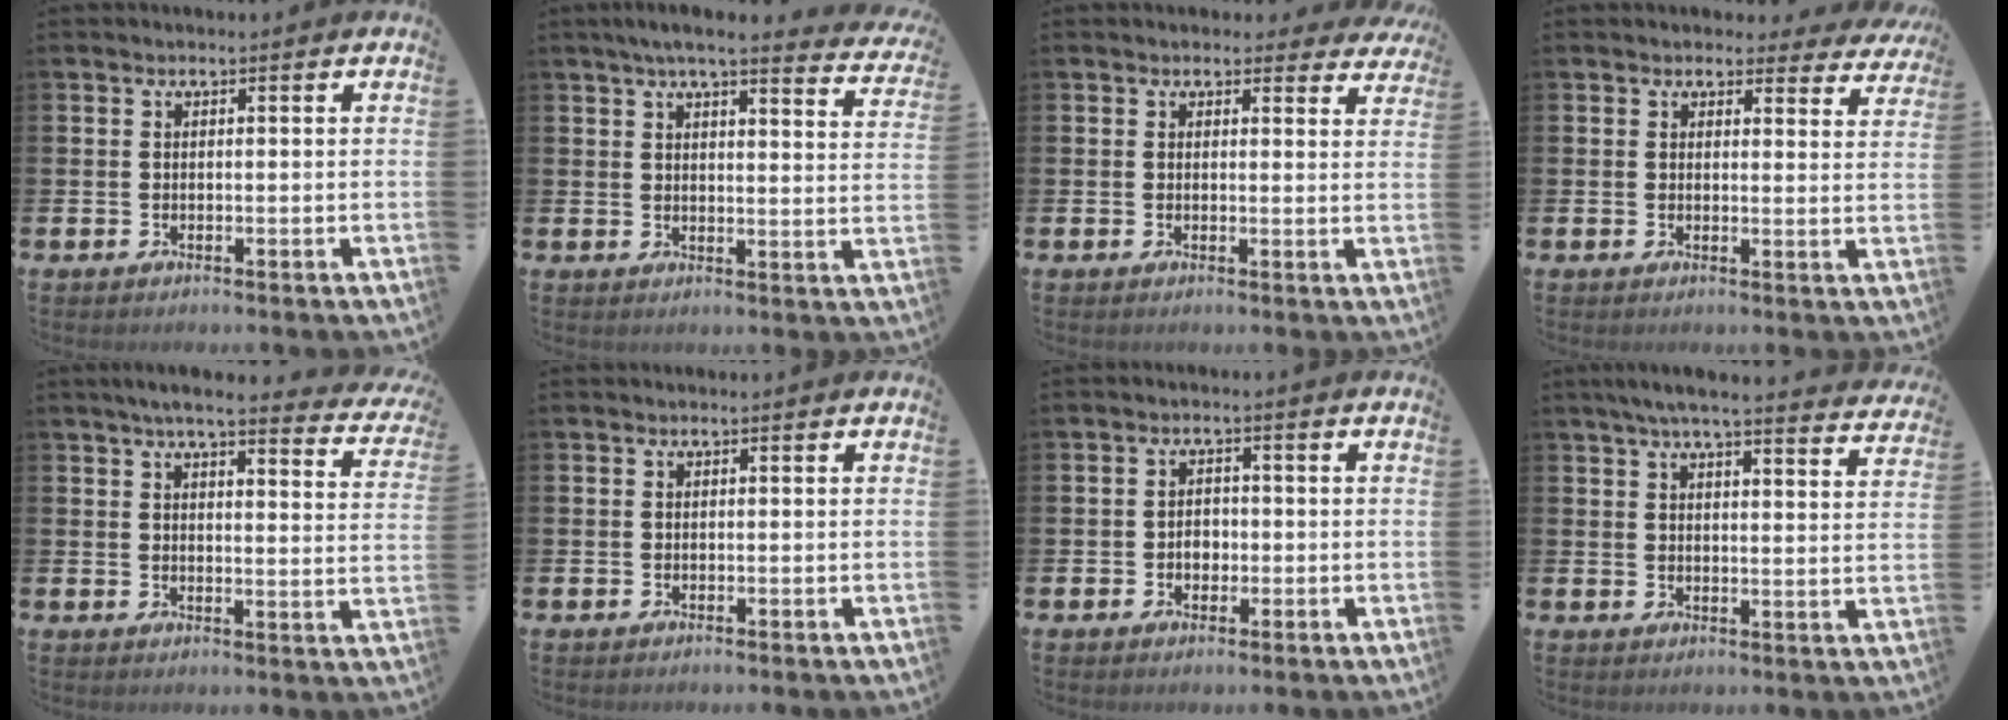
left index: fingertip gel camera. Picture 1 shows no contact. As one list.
[{"total": 5.5, "force": [4.9, 0.4, 2.4], "torque": [-0.052, -0.022, 0.083]}, {"total": 2.0, "force": [1.7, 0.9, 0.1], "torque": [0.001, -0.005, 0.029]}, {"total": 2.7, "force": [2.5, 0.9, 0.0], "torque": [0.007, -0.016, 0.040]}, {"total": 5.2, "force": [4.6, 0.5, 2.4], "torque": [-0.052, -0.024, 0.075]}, {"total": 0.0}, {"total": 2.3, "force": [-0.5, 1.8, 1.3], "torque": [-0.009, 0.000, -0.015]}, {"total": 5.6, "force": [5.2, 0.1, 2.1], "torque": [-0.054, -0.021, 0.091]}]